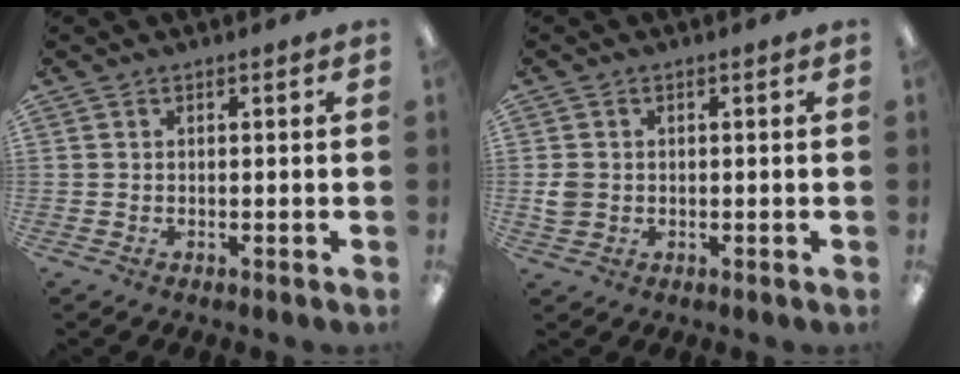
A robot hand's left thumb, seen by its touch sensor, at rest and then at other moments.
{"total": 2.9, "force": [0.0, 2.5, 1.4], "torque": [-0.016, 0.003, 0.000]}